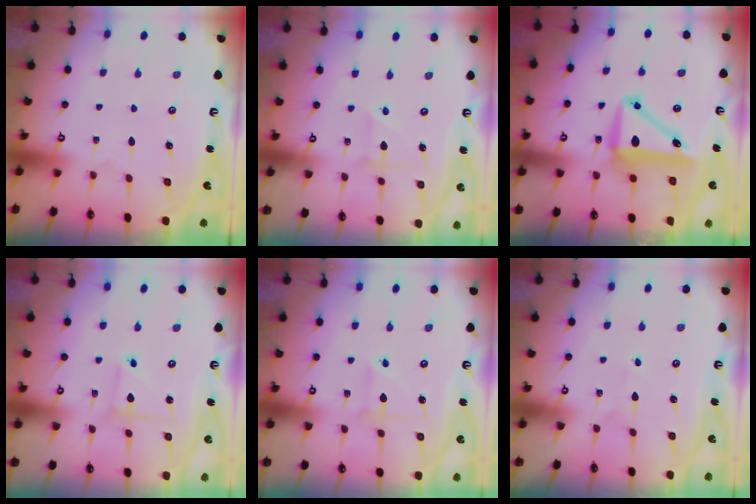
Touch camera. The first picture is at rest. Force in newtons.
{"total": 2.3, "press": 2.3, "slide": 0.4}
{"total": 9.3, "press": 9.1, "slide": 1.8}
{"total": 3.1, "press": 3.1, "slide": 0.3}
{"total": 2.5, "press": 2.5, "slide": 0.1}
{"total": 2.5, "press": 2.5, "slide": 0.1}